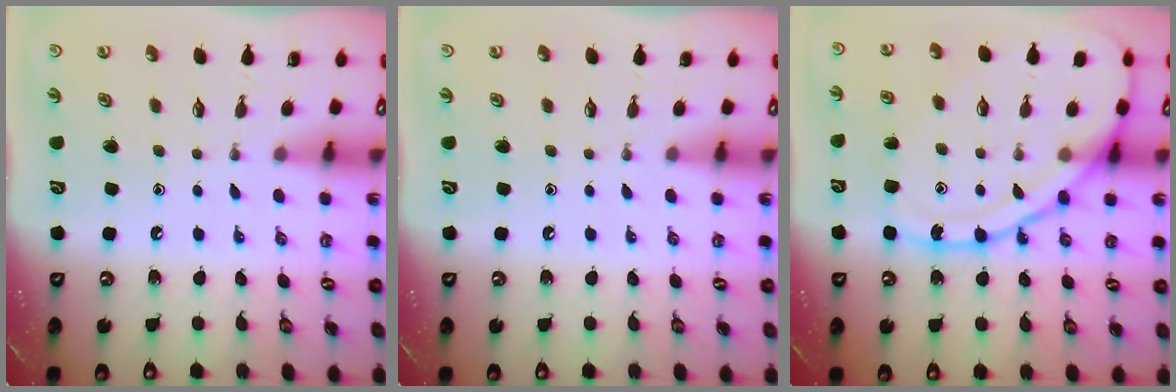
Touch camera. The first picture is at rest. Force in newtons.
{"total": 0.0}
{"total": 14.2, "press": 14.2, "slide": 1.3}